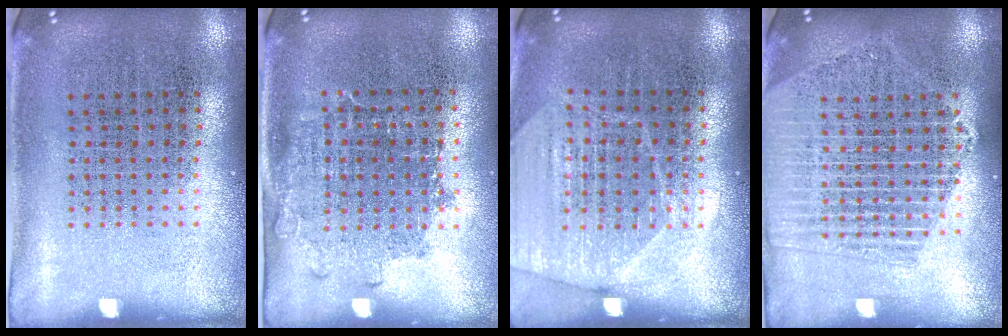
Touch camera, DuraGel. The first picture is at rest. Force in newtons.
{"total": 1.2, "press": 0.9, "slide": 0.8}
{"total": 1.7, "press": 1.6, "slide": 0.5}
{"total": 2.1, "press": 1.9, "slide": 0.9}